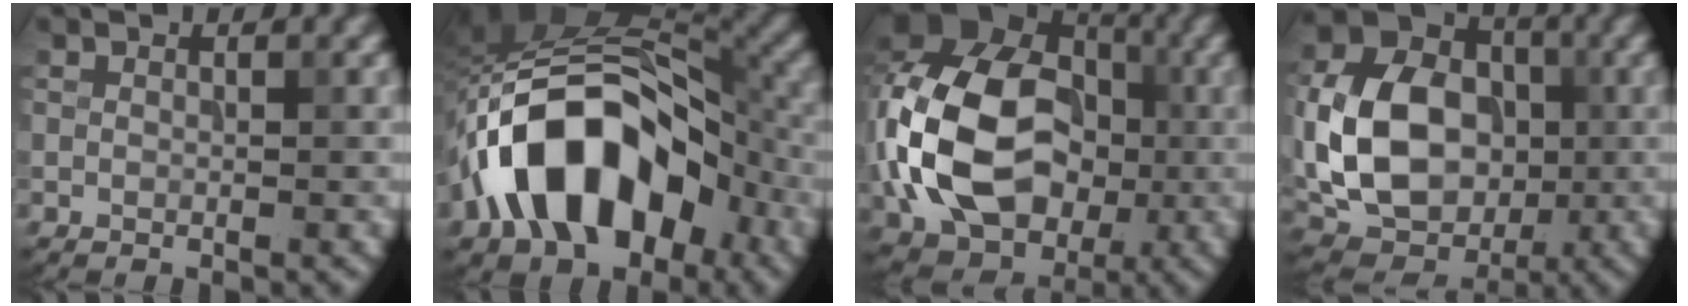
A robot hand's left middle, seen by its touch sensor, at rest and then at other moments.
{"total": 13.8, "force": [-5.5, 8.4, 9.5], "torque": [-0.156, 0.016, -0.106]}
{"total": 15.5, "force": [-1.7, 11.4, 10.3], "torque": [-0.222, 0.014, -0.046]}
{"total": 12.2, "force": [-0.7, 9.4, 7.8], "torque": [-0.157, 0.004, -0.016]}